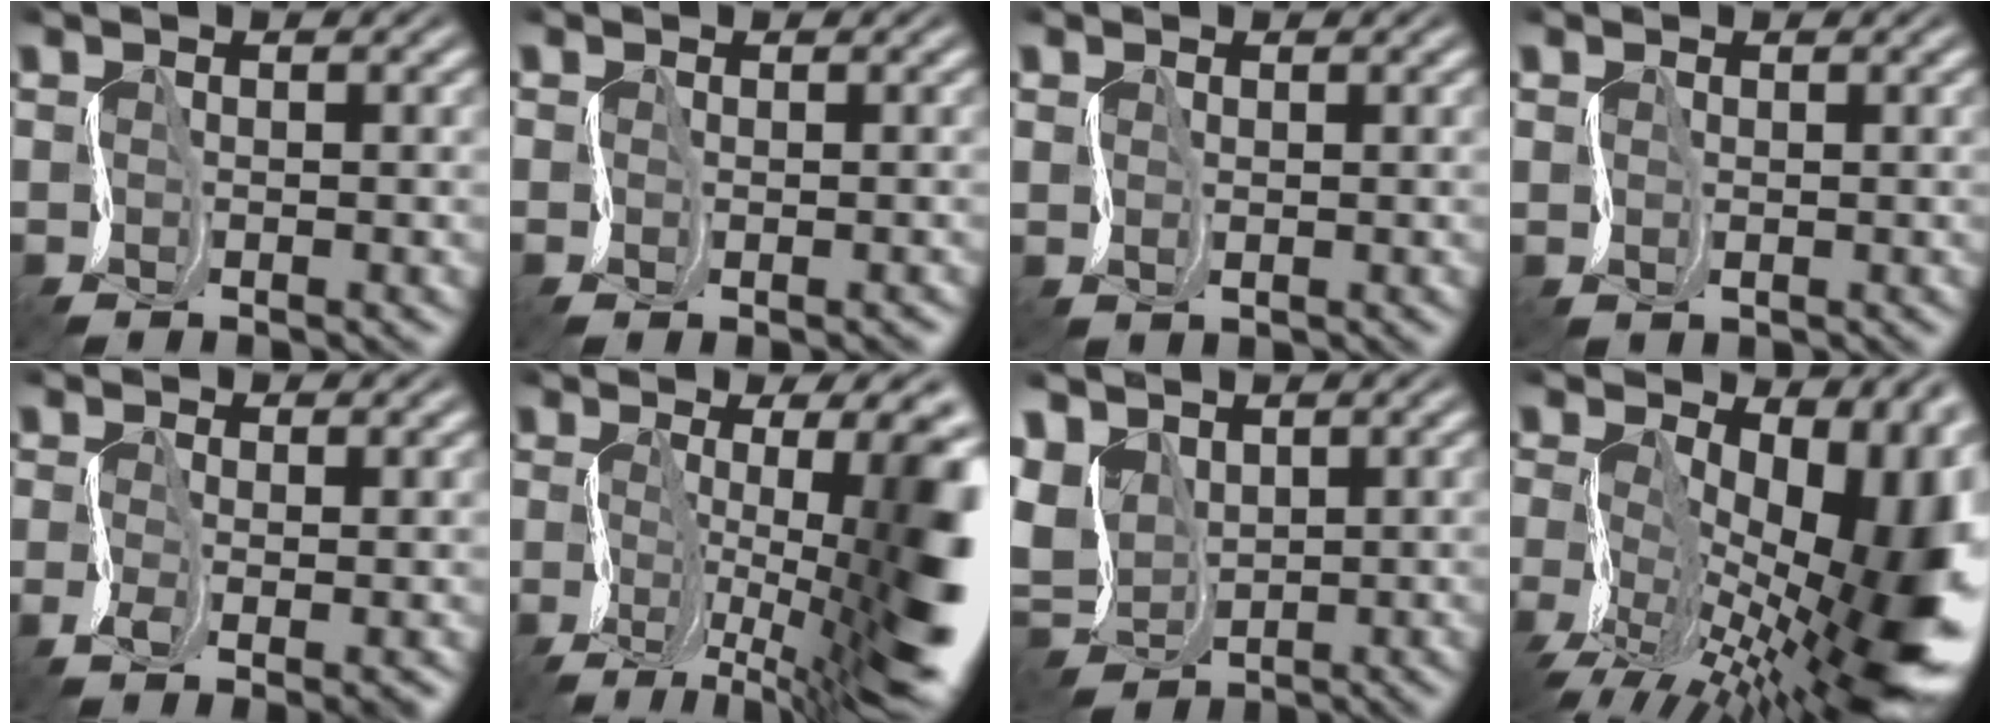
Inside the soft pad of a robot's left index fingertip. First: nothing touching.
{"total": 1.2, "force": [-0.8, 0.8, 0.4], "torque": [-0.007, -0.002, -0.013]}
{"total": 1.3, "force": [0.4, 0.0, -1.3], "torque": [0.010, 0.006, 0.005]}
{"total": 1.2, "force": [0.3, 0.1, -1.1], "torque": [0.010, 0.004, 0.005]}
{"total": 1.8, "force": [-0.7, 0.5, 1.5], "torque": [-0.039, -0.003, -0.018]}
{"total": 11.8, "force": [-1.5, 4.2, 10.9], "torque": [-0.152, 0.010, -0.032]}
{"total": 3.0, "force": [1.1, 2.8, 0.4], "torque": [-0.034, 0.012, 0.010]}
{"total": 15.8, "force": [-2.7, 8.9, 12.7], "torque": [-0.183, -0.017, -0.037]}